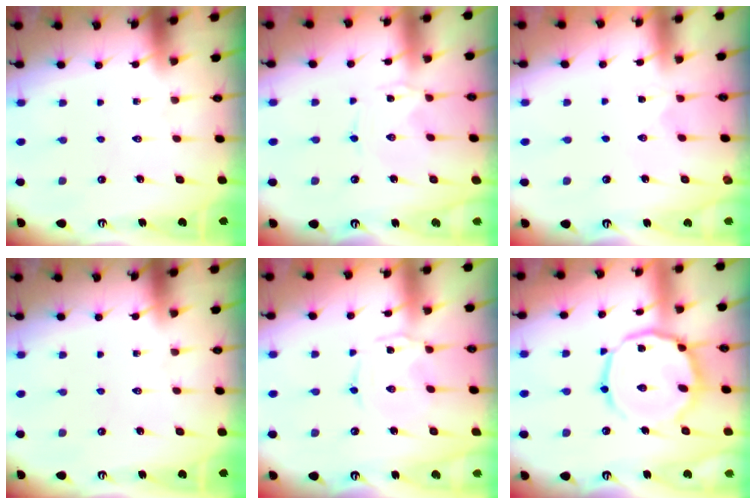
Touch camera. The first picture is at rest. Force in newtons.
{"total": 0.0}
{"total": 0.0}
{"total": 0.0}
{"total": 0.0}
{"total": 15.7, "press": 15.7, "slide": 1.0}